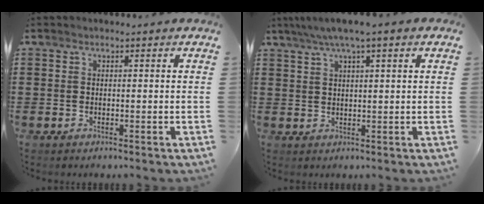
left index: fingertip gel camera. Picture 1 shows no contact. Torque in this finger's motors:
{"motor_torque": [1.66, 0.48, 0.81, 0.21]}